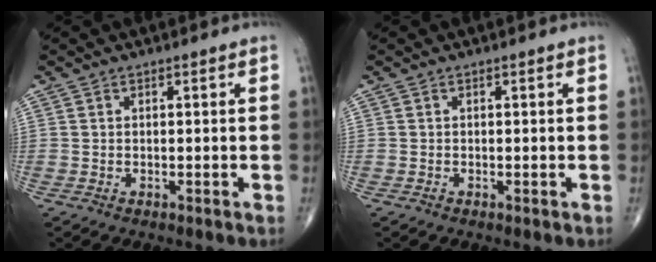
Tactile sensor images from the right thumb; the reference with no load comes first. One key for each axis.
{"total": 0.0}